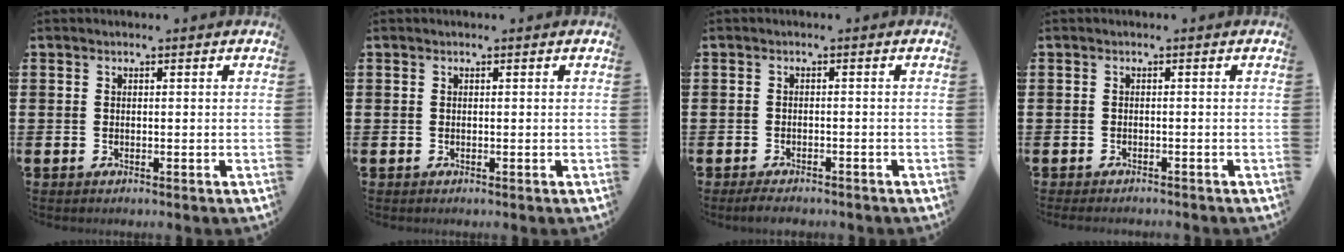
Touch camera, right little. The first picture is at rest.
{"total": 0.0}
{"total": 1.4, "force": [-1.2, 0.3, 0.6], "torque": [-0.013, 0.002, -0.025]}
{"total": 0.6, "force": [-0.6, 0.0, 0.1], "torque": [-0.003, -0.003, -0.011]}